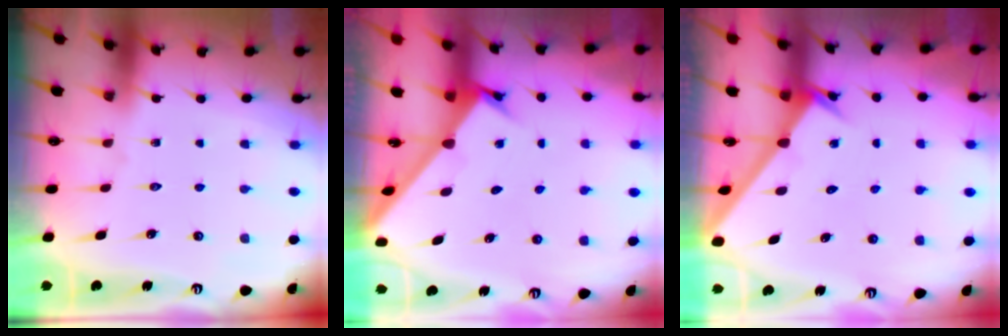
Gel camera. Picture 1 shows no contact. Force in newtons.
{"total": 1.9, "press": 1.9, "slide": 0.2}
{"total": 2.6, "press": 2.6, "slide": 0.1}